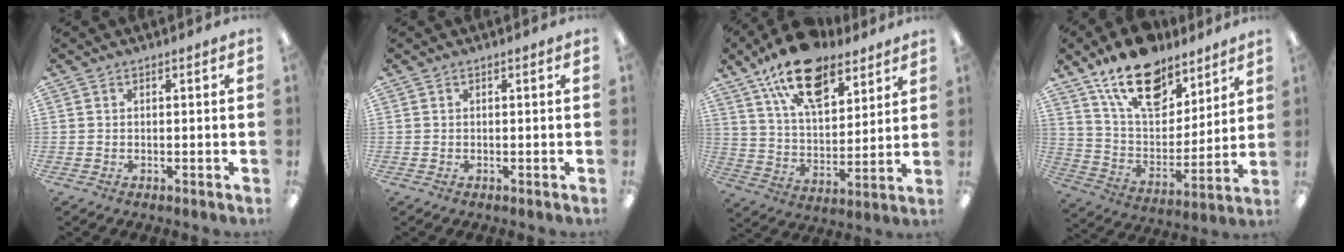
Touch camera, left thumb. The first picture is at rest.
{"total": 0.0}
{"total": 18.3, "force": [12.8, 8.7, 9.7], "torque": [-0.167, -0.063, 0.226]}
{"total": 19.1, "force": [13.8, 9.4, 9.4], "torque": [-0.162, -0.080, 0.244]}